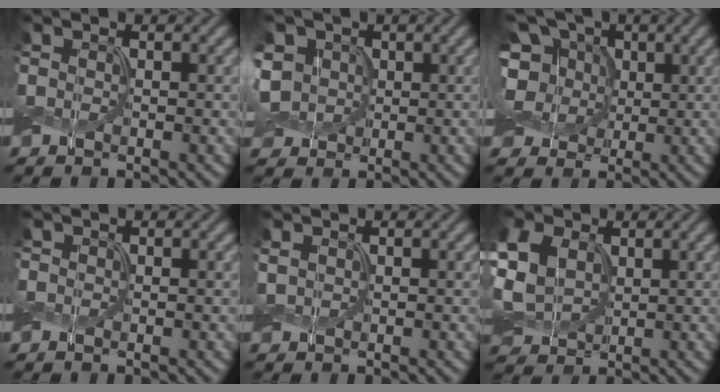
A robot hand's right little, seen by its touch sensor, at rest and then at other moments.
{"total": 5.9, "force": [0.9, 5.0, 3.0], "torque": [-0.089, 0.026, 0.003]}
{"total": 8.9, "force": [1.4, 7.1, 5.1], "torque": [-0.110, 0.033, 0.000]}
{"total": 0.0}
{"total": 0.8, "force": [0.3, 0.6, 0.4], "torque": [-0.010, 0.003, 0.008]}
{"total": 6.6, "force": [0.8, 4.9, 4.4], "torque": [-0.128, 0.013, 0.010]}